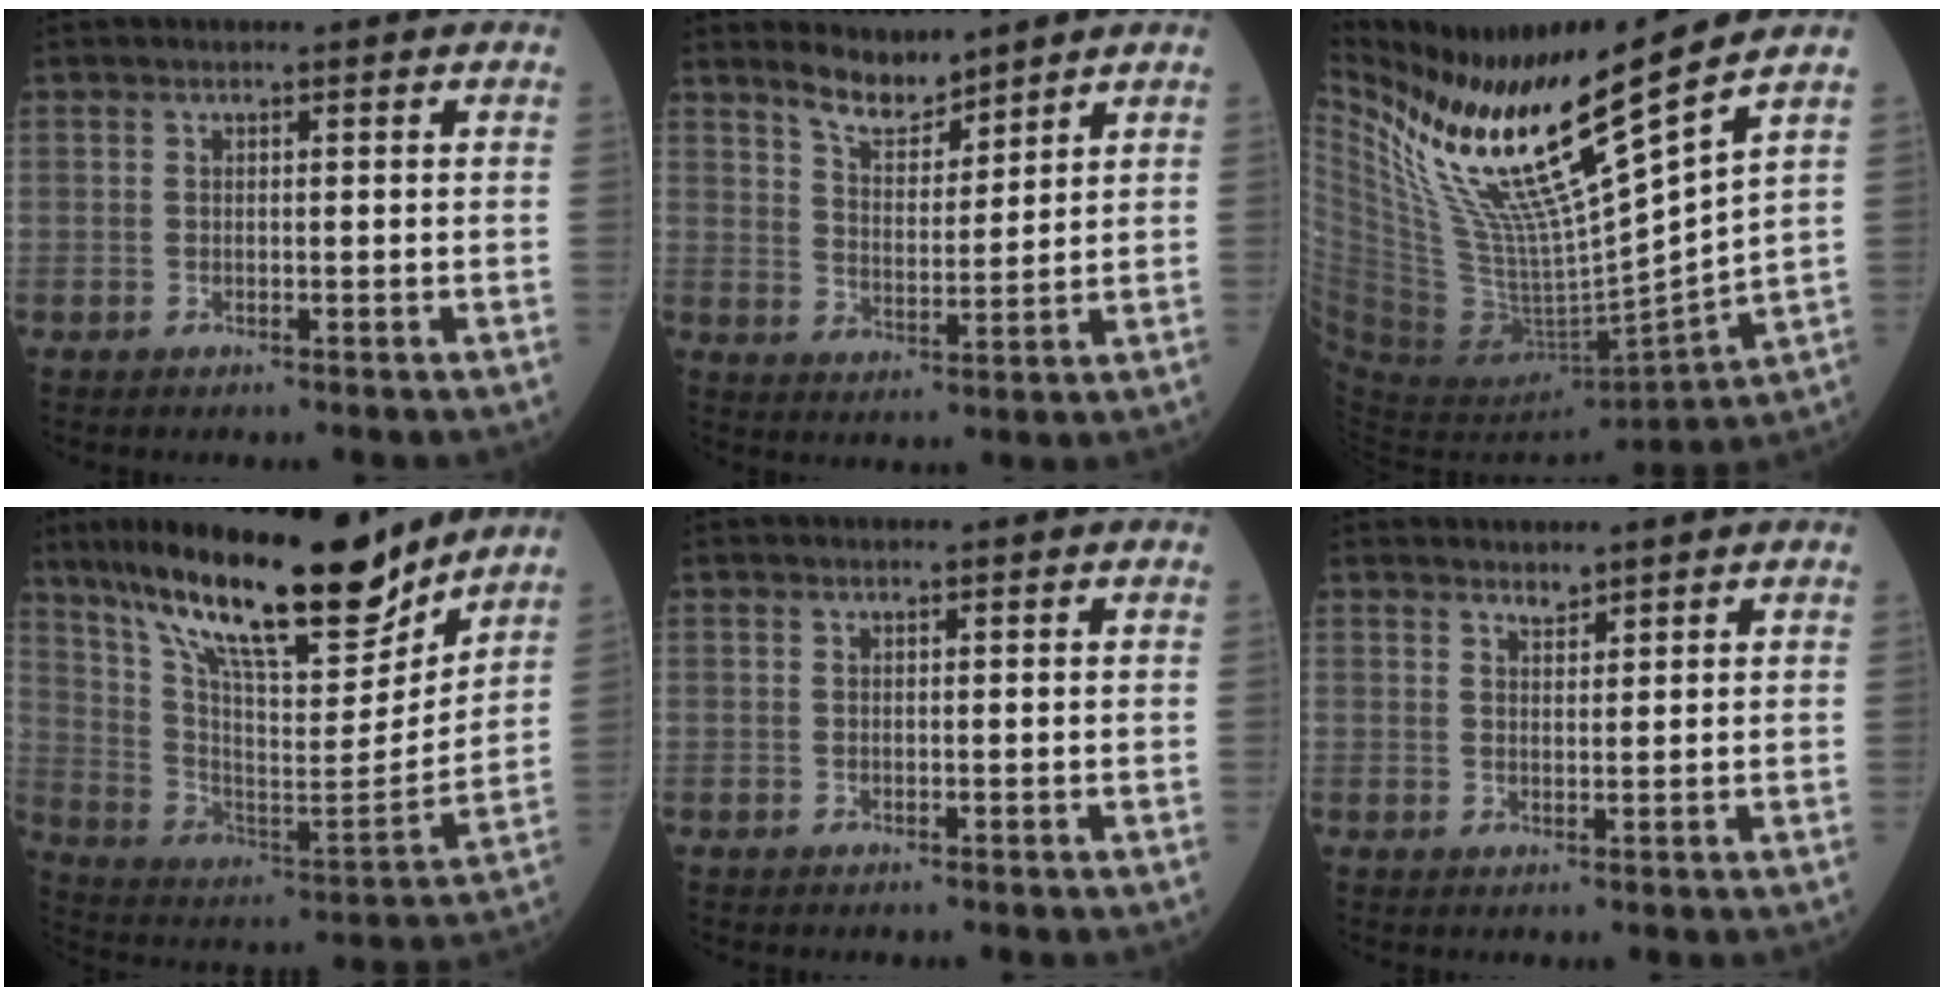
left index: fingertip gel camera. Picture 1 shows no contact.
{"total": 5.6, "force": [5.2, 1.3, 1.6], "torque": [-0.037, -0.001, 0.101]}
{"total": 18.3, "force": [12.4, -0.1, 13.4], "torque": [-0.236, -0.027, 0.232]}
{"total": 21.8, "force": [17.3, 4.0, 12.6], "torque": [-0.225, -0.014, 0.295]}
{"total": 0.0}
{"total": 1.4, "force": [1.4, 0.1, 0.2], "torque": [-0.008, 0.000, 0.028]}